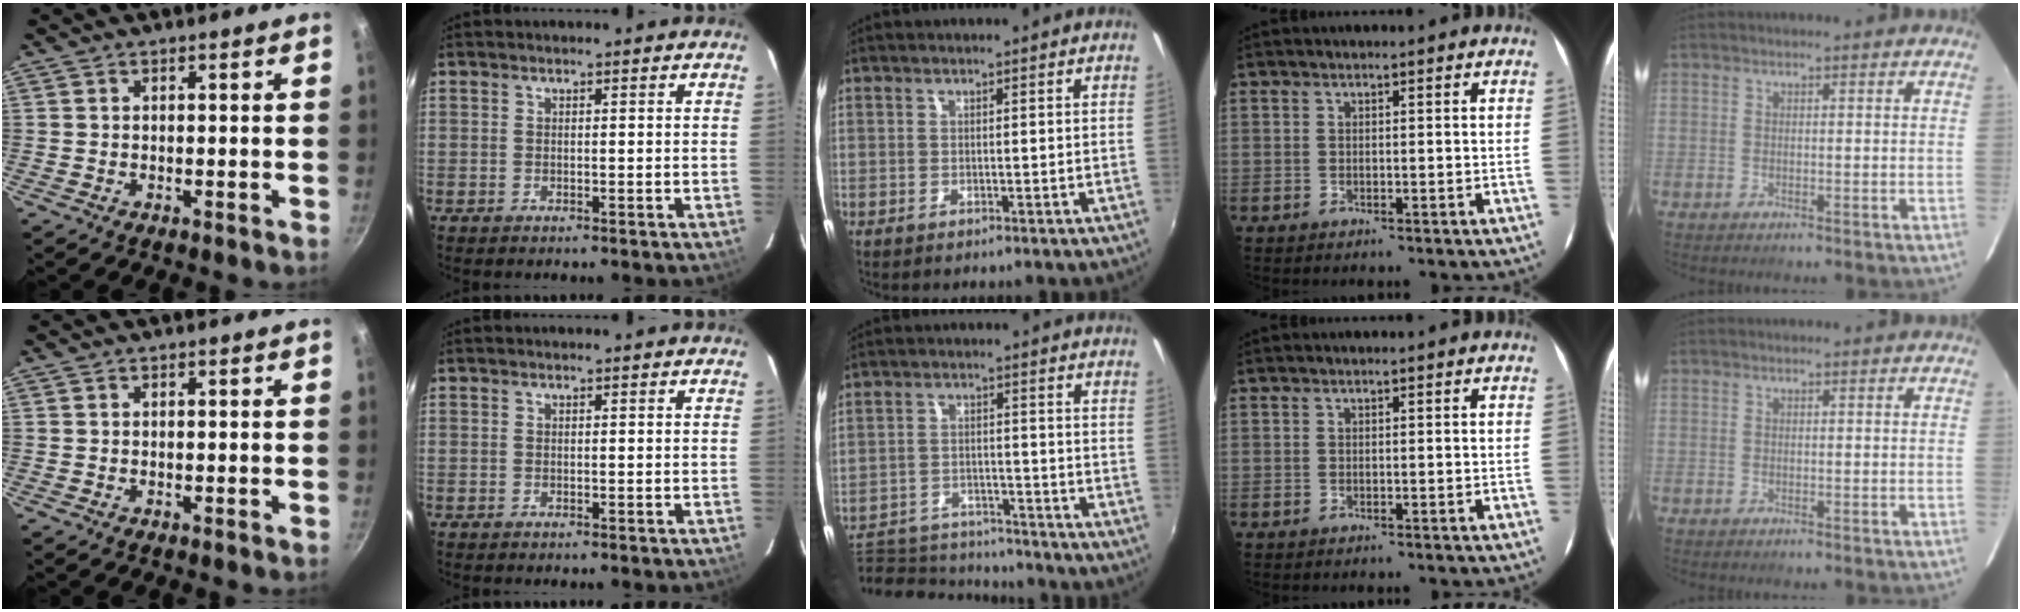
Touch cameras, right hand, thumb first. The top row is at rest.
{"middle": {"total": 12.8, "force": [-11.7, 4.0, 3.2], "torque": [-0.088, 0.010, -0.174]}}